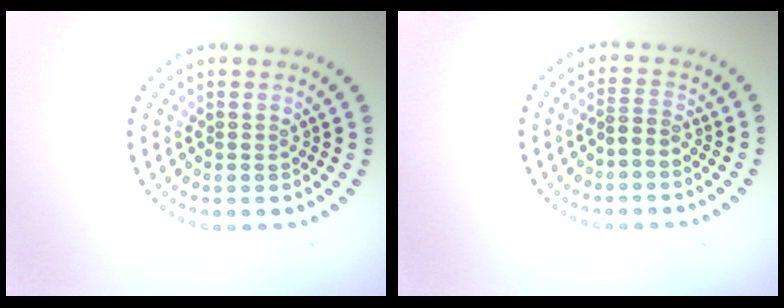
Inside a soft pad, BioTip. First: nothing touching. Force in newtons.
{"total": 1.3, "press": 1.0, "slide": 0.7}